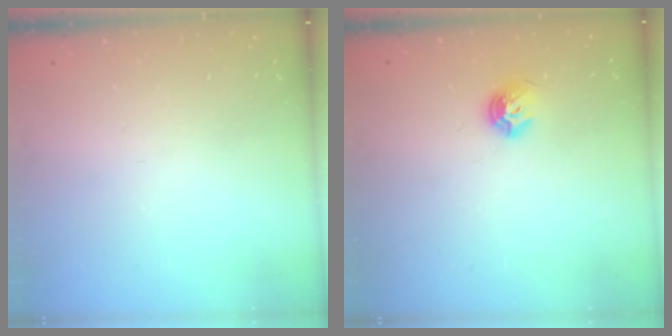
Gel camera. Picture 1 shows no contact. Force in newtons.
{"total": 7.0, "press": 6.9, "slide": 0.7}